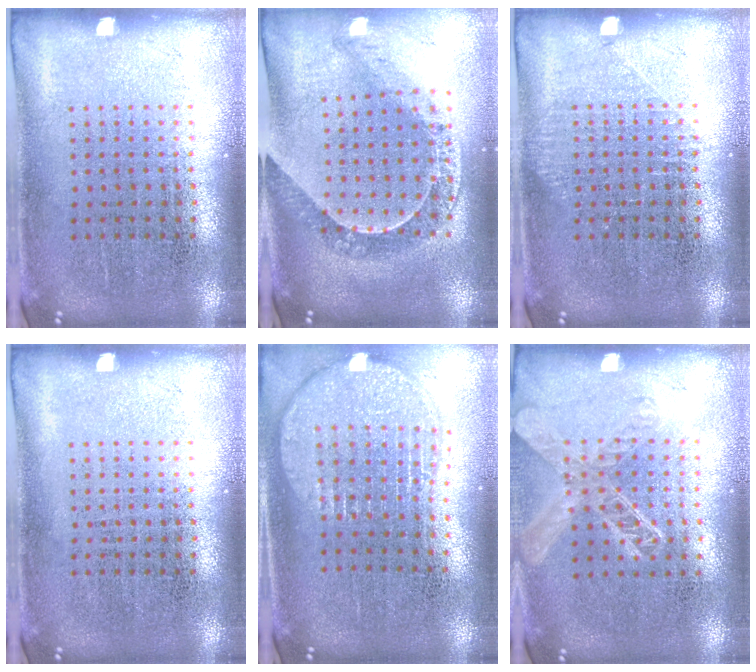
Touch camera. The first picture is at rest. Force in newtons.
{"total": 1.2, "press": 1.2, "slide": 0.2}
{"total": 0.8, "press": 0.8, "slide": 0.3}
{"total": 0.0}
{"total": 2.0, "press": 1.7, "slide": 1.1}
{"total": 1.3, "press": 1.2, "slide": 0.5}